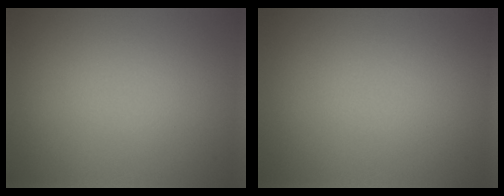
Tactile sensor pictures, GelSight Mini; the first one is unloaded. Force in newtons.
{"total": 0.0}